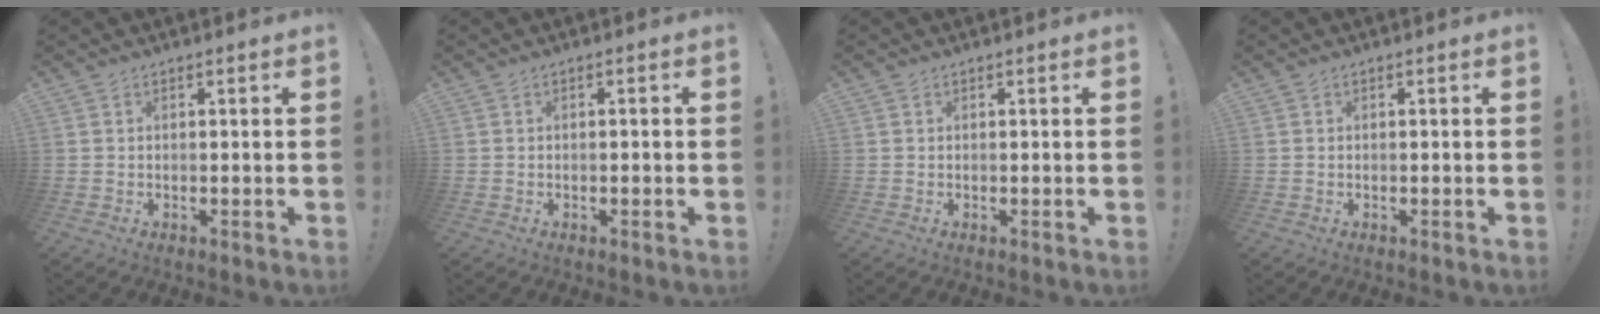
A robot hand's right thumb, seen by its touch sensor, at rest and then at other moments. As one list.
[{"total": 0.9, "force": [-0.6, 0.2, 0.7], "torque": [-0.015, 0.003, -0.011]}, {"total": 0.0}, {"total": 0.0}]